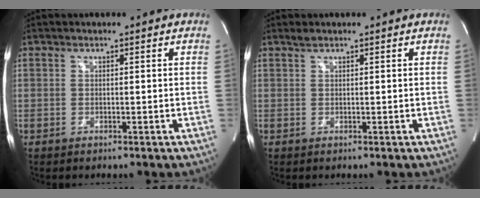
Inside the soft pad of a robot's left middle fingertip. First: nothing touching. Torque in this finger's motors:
{"motor_torque": [0.13, 0.00, -0.06, 0.00]}